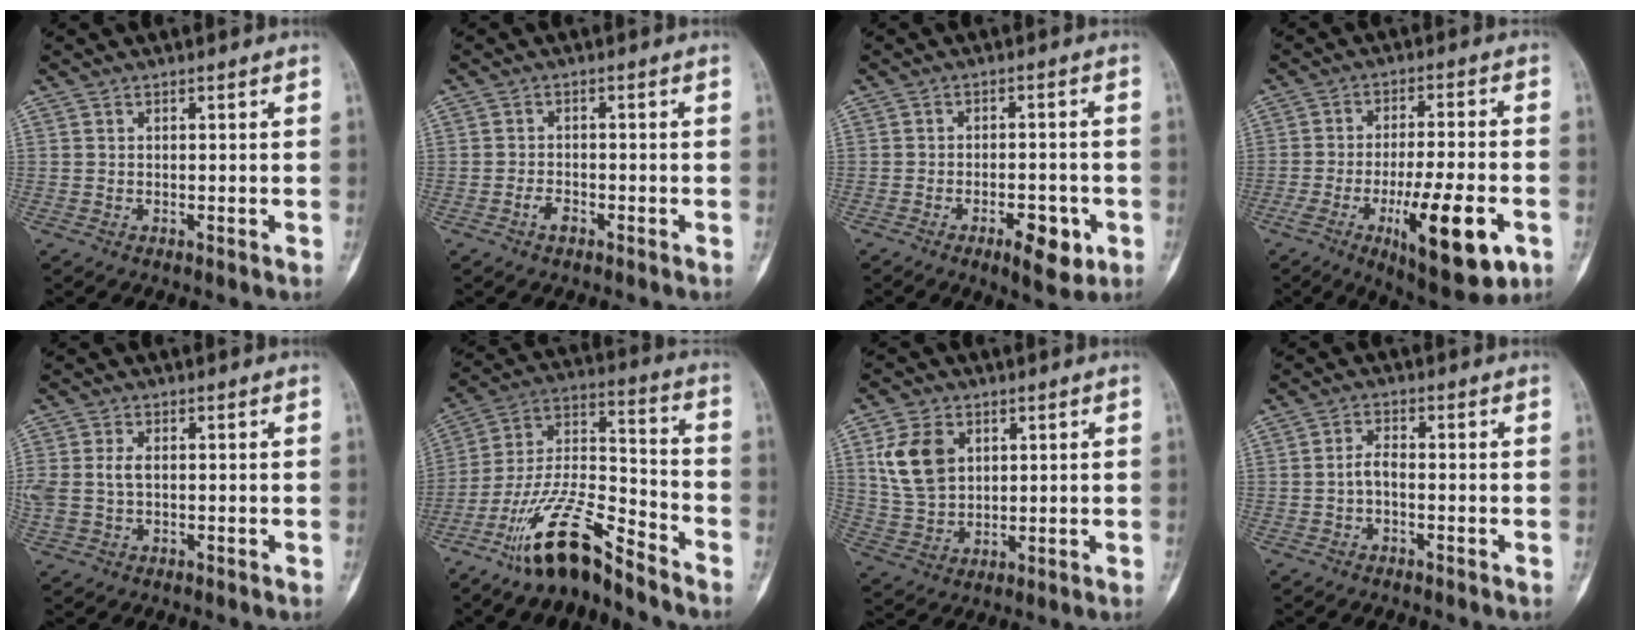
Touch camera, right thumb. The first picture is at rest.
{"total": 2.0, "force": [-1.3, 1.0, 1.1], "torque": [-0.022, 0.008, -0.026]}
{"total": 7.3, "force": [-3.3, 2.9, 5.8], "torque": [-0.071, 0.012, -0.043]}
{"total": 17.1, "force": [-6.2, 4.6, 15.2], "torque": [-0.241, 0.011, -0.084]}
{"total": 5.1, "force": [0.1, 3.2, 3.9], "torque": [-0.106, 0.011, 0.005]}
{"total": 16.3, "force": [-12.0, 4.5, 10.0], "torque": [-0.183, 0.084, -0.227]}
{"total": 10.2, "force": [3.3, 7.2, 6.3], "torque": [-0.109, -0.009, 0.072]}
{"total": 2.5, "force": [-0.8, 1.1, 2.1], "torque": [-0.040, 0.011, -0.019]}